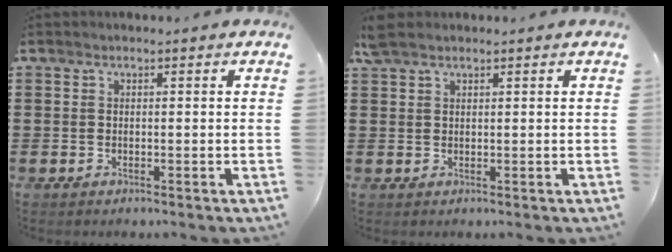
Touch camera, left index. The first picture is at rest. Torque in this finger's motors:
{"motor_torque": [2.14, 0.00, 0.24, 0.06]}